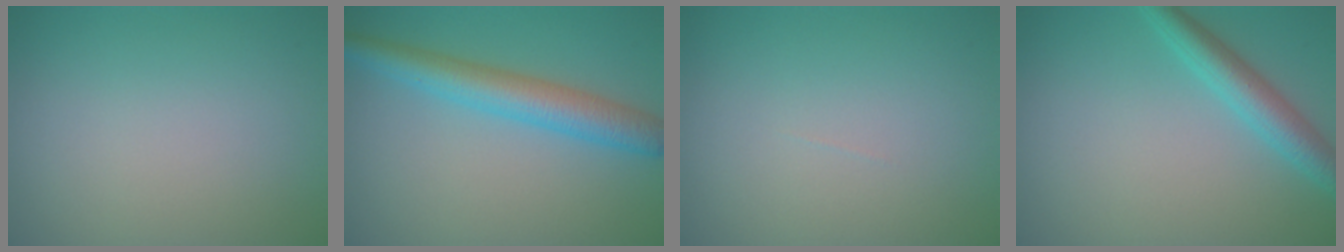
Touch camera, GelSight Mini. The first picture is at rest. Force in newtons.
{"total": 5.0, "press": 5.0, "slide": 0.1}
{"total": 0.0}
{"total": 3.4, "press": 3.4, "slide": 0.2}